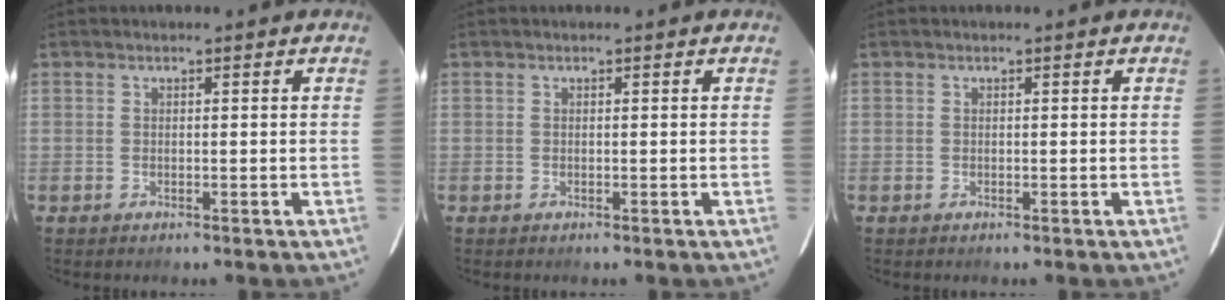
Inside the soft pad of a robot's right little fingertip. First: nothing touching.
{"total": 0.0}
{"total": 0.0}